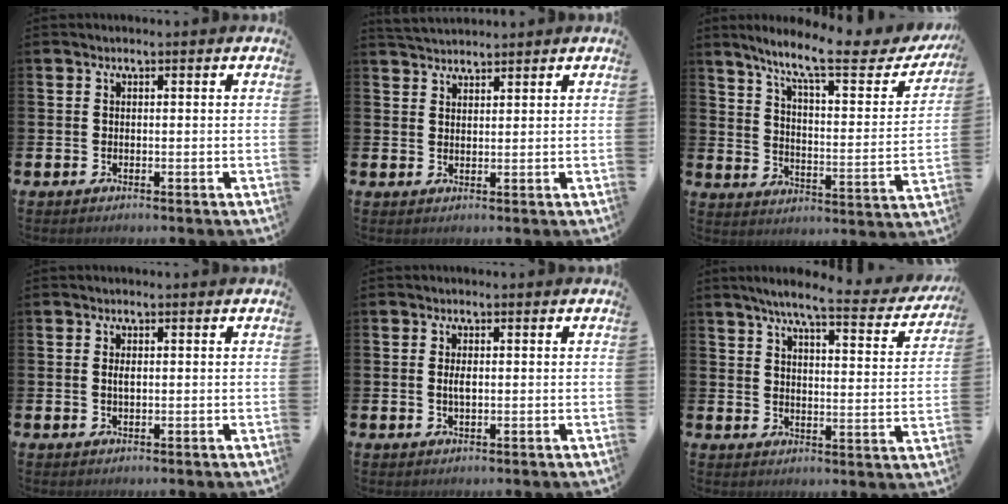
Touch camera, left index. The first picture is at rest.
{"total": 3.1, "force": [3.0, 0.4, 0.2], "torque": [-0.010, -0.011, 0.057]}
{"total": 11.1, "force": [8.7, 1.9, 6.7], "torque": [-0.140, -0.050, 0.137]}
{"total": 1.0, "force": [0.2, 0.4, 1.0], "torque": [-0.017, 0.003, 0.001]}
{"total": 1.7, "force": [0.1, 0.6, 1.5], "torque": [-0.028, 0.002, -0.002]}
{"total": 6.7, "force": [5.7, 0.7, 3.5], "torque": [-0.076, -0.035, 0.091]}